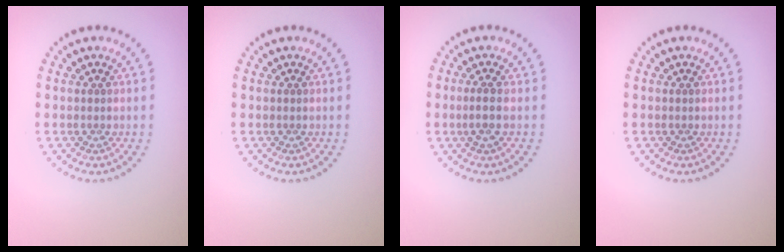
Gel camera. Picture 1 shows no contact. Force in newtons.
{"total": 0.0}
{"total": 1.6, "press": 1.3, "slide": 1.0}
{"total": 0.0}